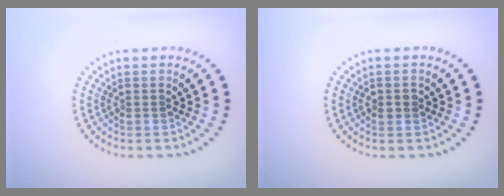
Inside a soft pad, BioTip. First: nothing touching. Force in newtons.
{"total": 1.1, "press": 1.1, "slide": 0.3}